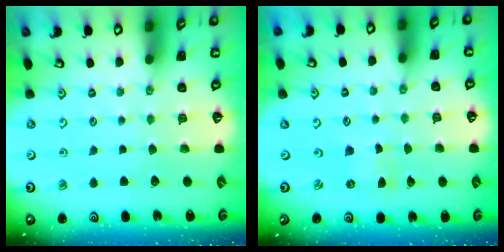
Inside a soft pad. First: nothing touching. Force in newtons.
{"total": 0.0}